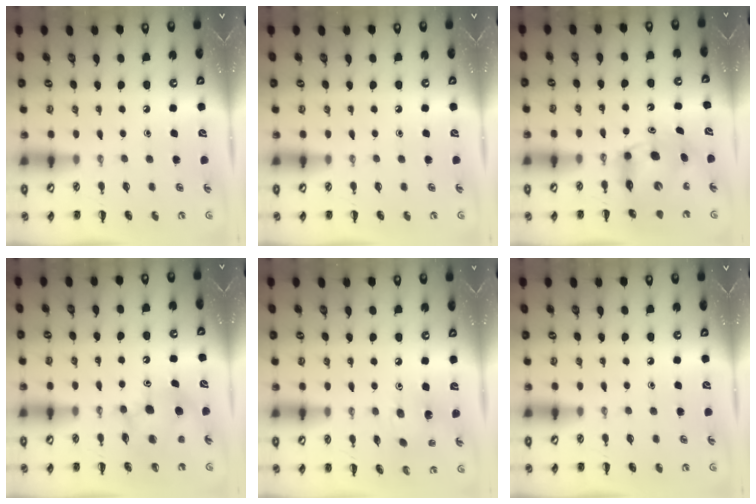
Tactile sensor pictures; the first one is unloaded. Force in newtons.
{"total": 0.0}
{"total": 7.2, "press": 7.2, "slide": 0.9}
{"total": 8.4, "press": 8.3, "slide": 1.0}
{"total": 2.8, "press": 2.8, "slide": 0.5}
{"total": 0.0}